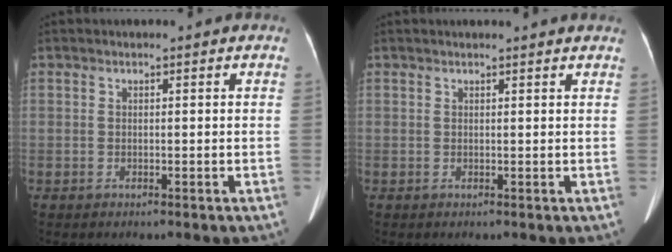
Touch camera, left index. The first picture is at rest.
{"total": 4.5, "force": [4.3, 0.0, 1.4], "torque": [-0.017, 0.017, 0.038]}